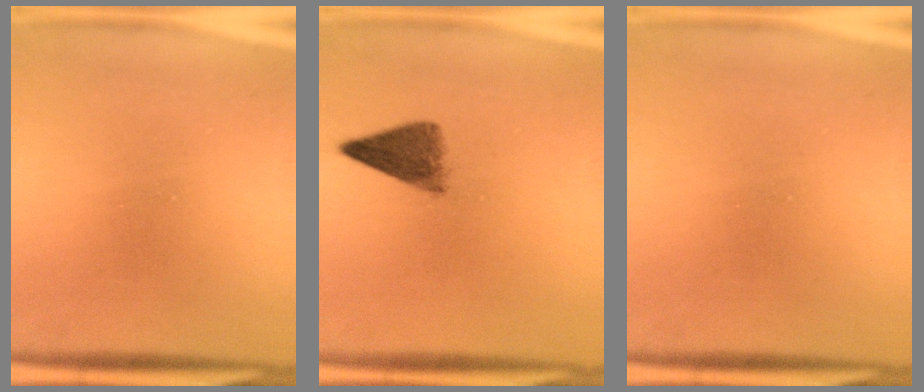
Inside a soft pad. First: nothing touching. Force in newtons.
{"total": 4.6}
{"total": 0.0}